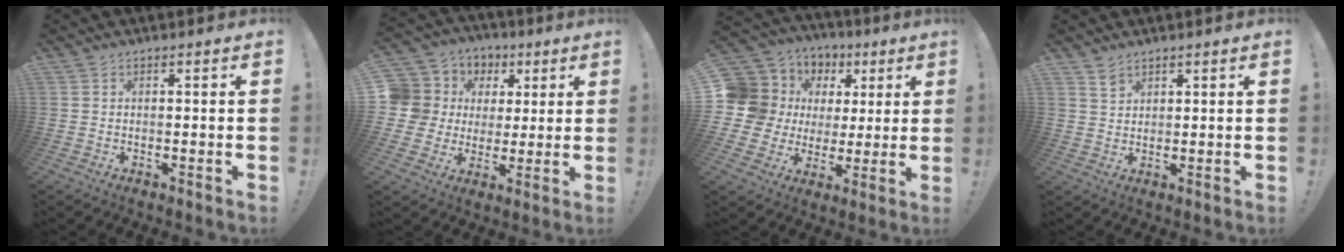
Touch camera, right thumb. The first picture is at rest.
{"total": 11.3, "force": [2.9, 10.4, 3.4], "torque": [-0.080, -0.016, 0.070]}
{"total": 12.9, "force": [3.3, 11.7, 4.4], "torque": [-0.079, -0.019, 0.090]}
{"total": 3.0, "force": [2.2, 1.7, 0.9], "torque": [-0.006, -0.016, 0.041]}